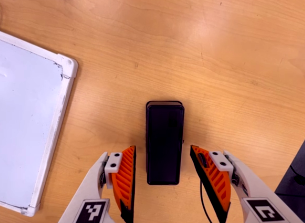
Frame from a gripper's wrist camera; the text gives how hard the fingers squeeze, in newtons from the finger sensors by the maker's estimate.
{"total": 0.0}